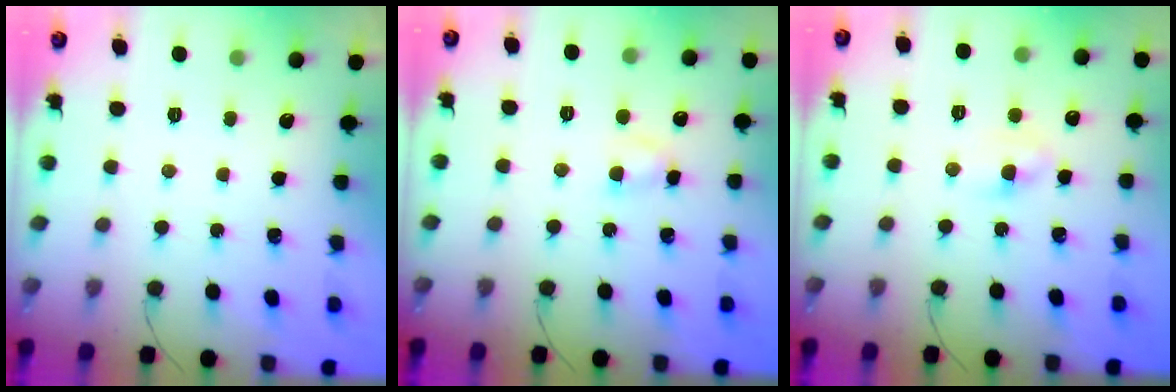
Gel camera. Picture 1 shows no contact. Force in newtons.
{"total": 2.8, "press": 2.6, "slide": 1.2}
{"total": 3.8, "press": 3.7, "slide": 1.0}